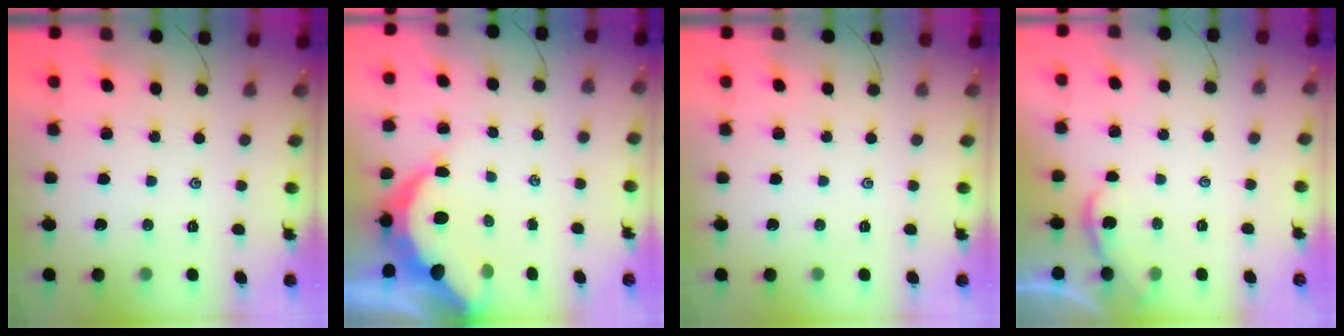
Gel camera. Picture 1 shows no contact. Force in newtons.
{"total": 10.9, "press": 10.9, "slide": 1.2}
{"total": 0.0}
{"total": 0.9, "press": 0.9, "slide": 0.1}